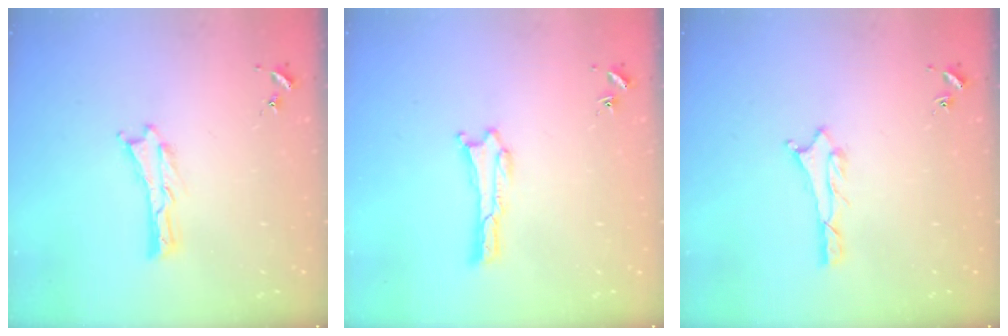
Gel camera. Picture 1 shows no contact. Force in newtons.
{"total": 0.0}
{"total": 0.7, "press": 0.7, "slide": 0.2}